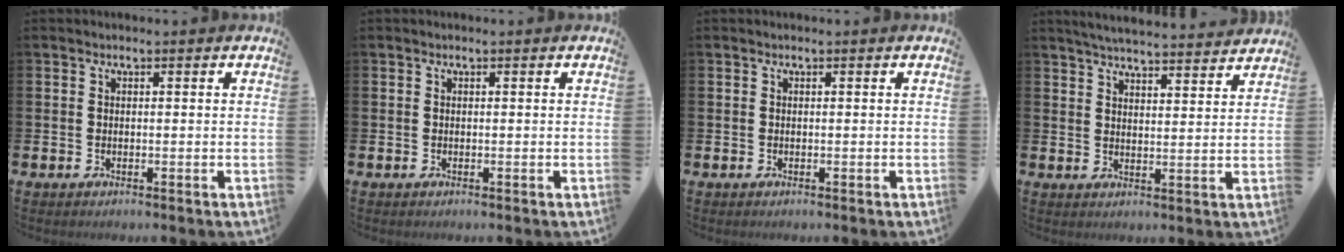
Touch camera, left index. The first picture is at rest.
{"total": 0.0}
{"total": 0.0}
{"total": 5.1, "force": [5.1, 0.2, 0.7], "torque": [-0.024, -0.032, 0.089]}